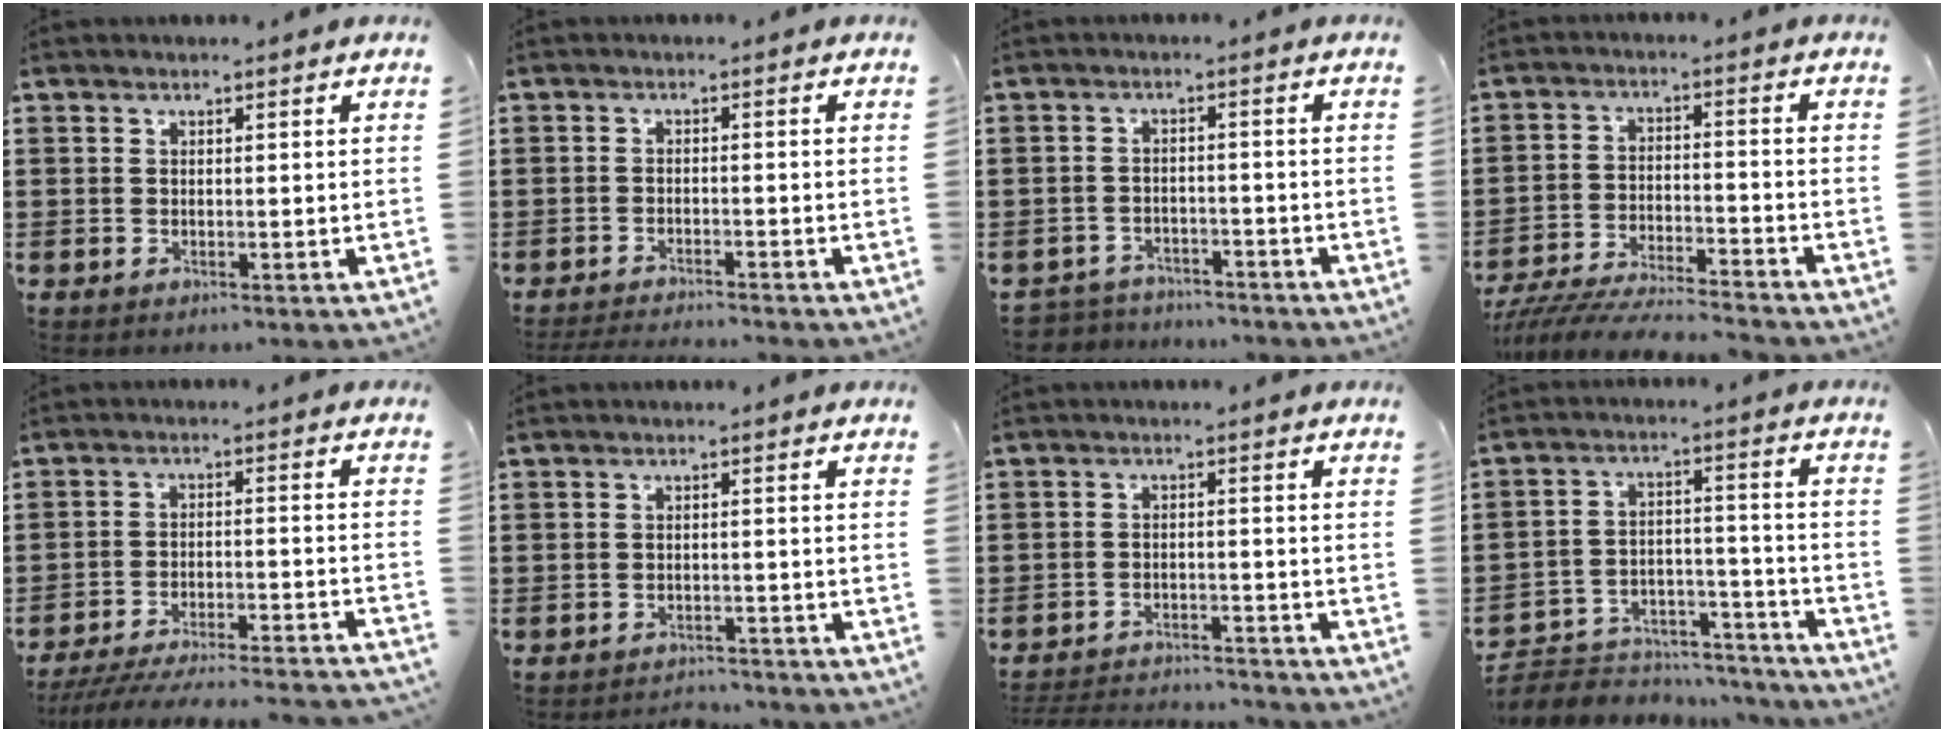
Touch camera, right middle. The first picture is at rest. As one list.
[{"total": 2.4, "force": [-2.4, -0.1, 0.3], "torque": [-0.007, -0.001, -0.048]}, {"total": 3.5, "force": [-3.5, 0.5, -0.3], "torque": [-0.011, -0.003, -0.079]}, {"total": 6.6, "force": [-6.4, 0.4, 1.8], "torque": [-0.036, 0.000, -0.125]}, {"total": 6.2, "force": [-5.9, -0.1, 1.9], "torque": [-0.040, -0.008, -0.116]}, {"total": 1.9, "force": [-1.9, 0.2, 0.0], "torque": [-0.008, 0.000, -0.042]}, {"total": 3.4, "force": [-3.4, 0.3, 0.0], "torque": [-0.007, 0.002, -0.074]}, {"total": 5.9, "force": [-5.5, 1.9, 0.6], "torque": [-0.016, 0.014, -0.113]}]